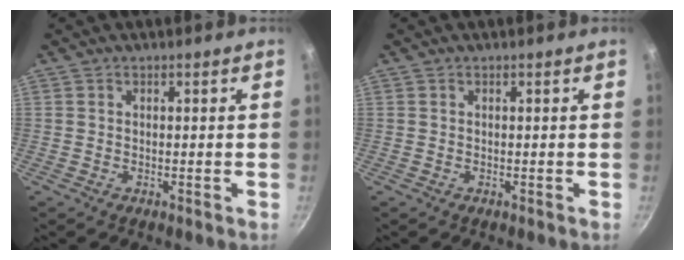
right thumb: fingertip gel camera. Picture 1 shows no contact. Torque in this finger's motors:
{"motor_torque": [0.00, 0.00, -0.01, 0.02, 0.00]}